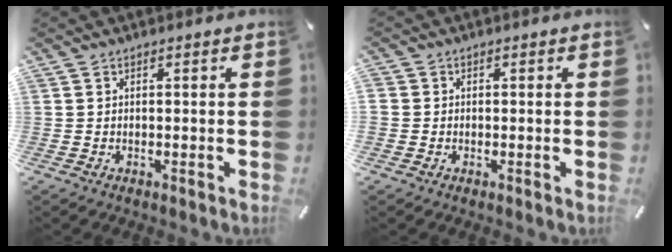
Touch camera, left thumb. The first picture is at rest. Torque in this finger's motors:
{"motor_torque": [-0.09, 0.13, -0.42, 0.64, 0.00]}